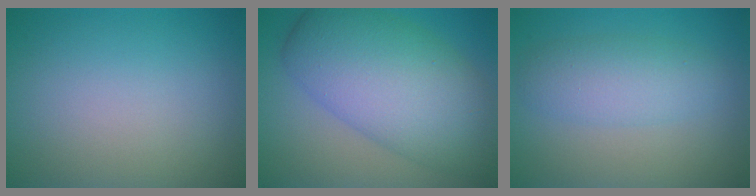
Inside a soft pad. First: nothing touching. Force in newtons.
{"total": 10.6, "press": 10.6, "slide": 0.2}
{"total": 3.7, "press": 3.7, "slide": 0.1}